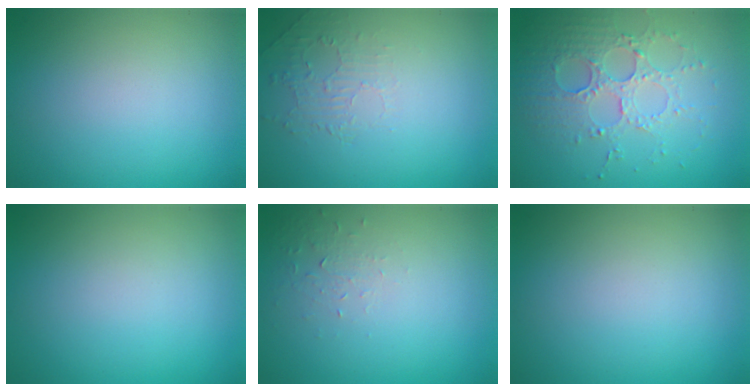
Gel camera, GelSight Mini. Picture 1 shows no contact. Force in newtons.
{"total": 1.9, "press": 0.3, "slide": 1.9}
{"total": 3.9, "press": 3.7, "slide": 1.3}
{"total": 0.0}
{"total": 1.0, "press": 0.4, "slide": 0.9}
{"total": 0.0}